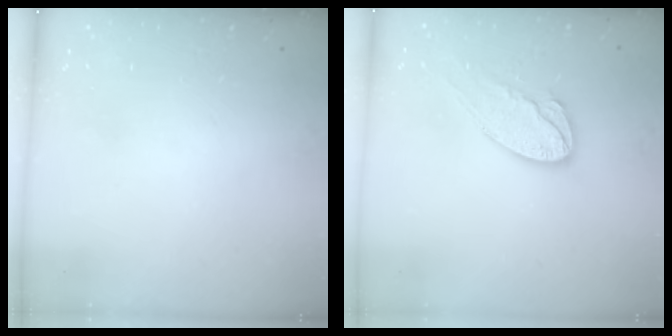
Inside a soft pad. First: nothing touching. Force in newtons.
{"total": 12.7, "press": 12.7, "slide": 1.0}